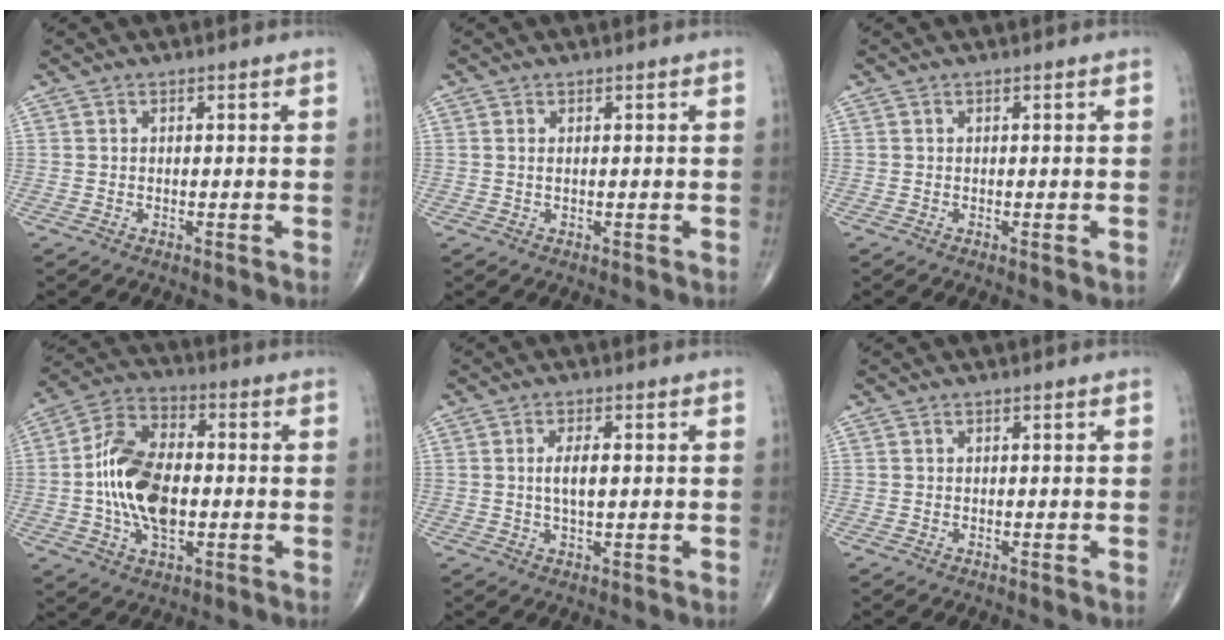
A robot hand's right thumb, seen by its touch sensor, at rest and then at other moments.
{"total": 0.6, "force": [0.1, 0.2, 0.5], "torque": [-0.016, 0.001, 0.004]}
{"total": 0.7, "force": [-0.2, 0.2, 0.6], "torque": [-0.008, -0.003, -0.002]}
{"total": 15.3, "force": [-1.1, 8.7, 12.5], "torque": [-0.230, 0.020, -0.024]}
{"total": 4.0, "force": [0.4, 1.6, 3.6], "torque": [-0.069, -0.004, 0.007]}
{"total": 0.0}